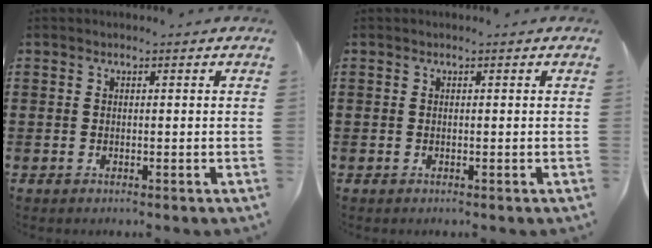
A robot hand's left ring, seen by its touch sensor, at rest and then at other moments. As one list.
[{"total": 0.0}]